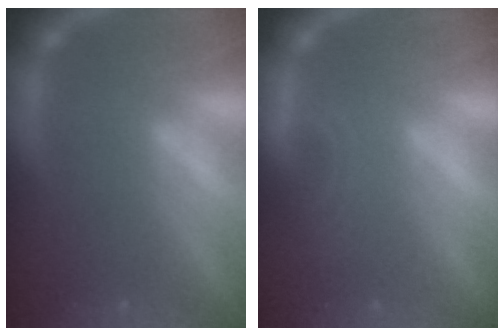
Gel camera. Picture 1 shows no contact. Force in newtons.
{"total": 2.9}